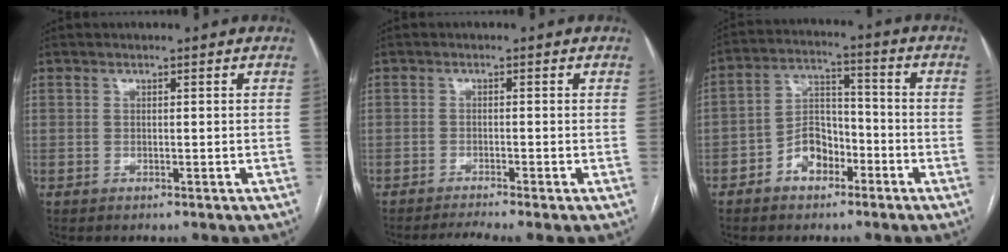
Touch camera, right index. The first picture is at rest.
{"total": 3.1, "force": [-2.6, -1.0, 1.3], "torque": [-0.026, -0.007, -0.048]}
{"total": 7.5, "force": [-3.7, 4.9, 4.2], "torque": [-0.083, 0.026, -0.066]}